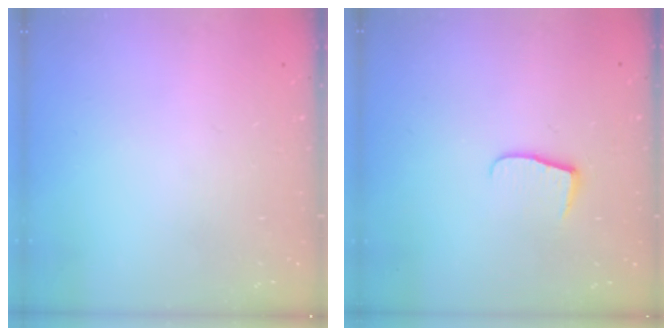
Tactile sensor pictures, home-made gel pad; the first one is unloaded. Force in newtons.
{"total": 6.5, "press": 6.5, "slide": 0.6}